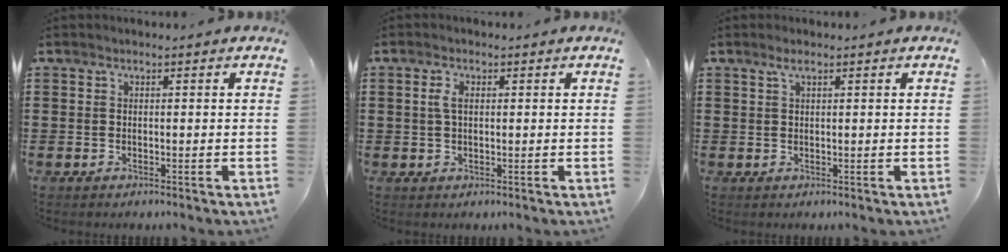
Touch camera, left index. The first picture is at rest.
{"total": 2.4, "force": [0.5, 1.1, 2.0], "torque": [-0.044, 0.008, 0.007]}
{"total": 1.3, "force": [0.7, 0.2, 1.1], "torque": [-0.023, 0.003, 0.011]}